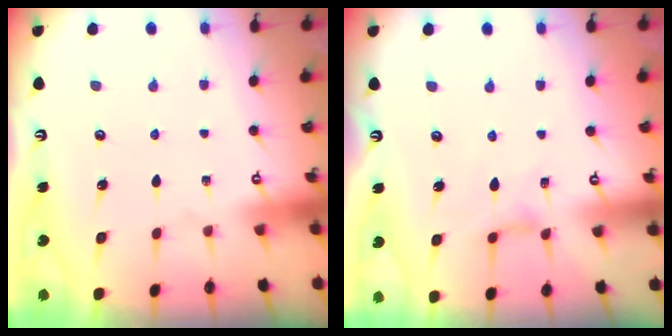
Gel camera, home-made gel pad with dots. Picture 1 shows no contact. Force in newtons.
{"total": 3.4, "press": 3.4, "slide": 0.5}